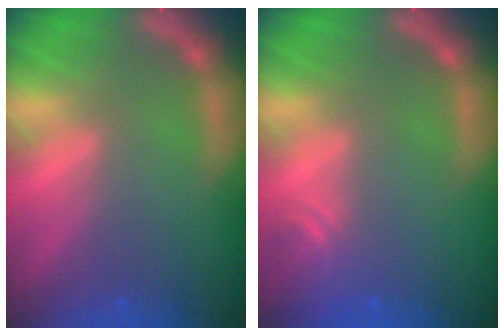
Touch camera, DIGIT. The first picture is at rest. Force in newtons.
{"total": 2.4}